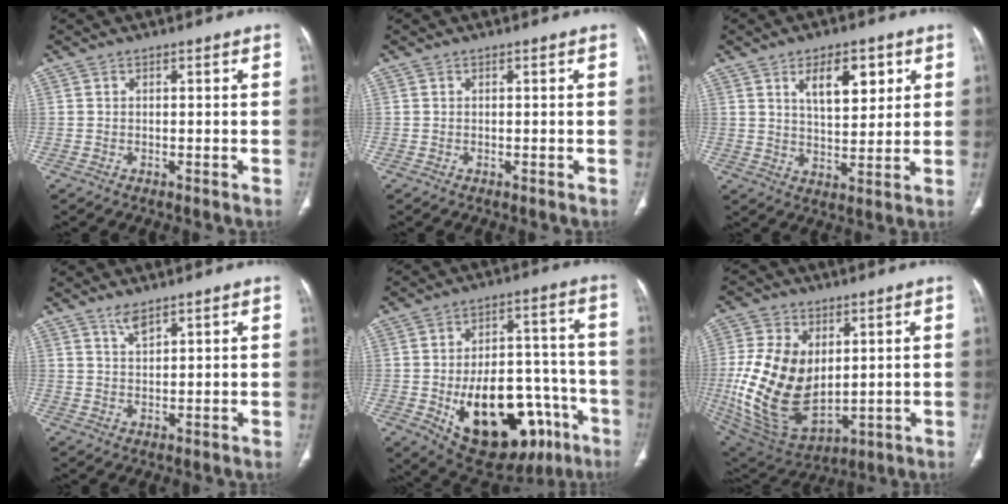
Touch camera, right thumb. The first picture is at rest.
{"total": 0.0}
{"total": 9.7, "force": [4.3, 4.8, 7.3], "torque": [-0.084, -0.024, 0.071]}
{"total": 2.7, "force": [2.1, 0.6, 1.5], "torque": [-0.024, -0.010, 0.046]}
{"total": 25.6, "force": [-9.5, 14.1, 19.1], "torque": [-0.246, 0.038, -0.116]}
{"total": 20.8, "force": [1.0, 13.2, 16.0], "torque": [-0.310, -0.019, 0.044]}